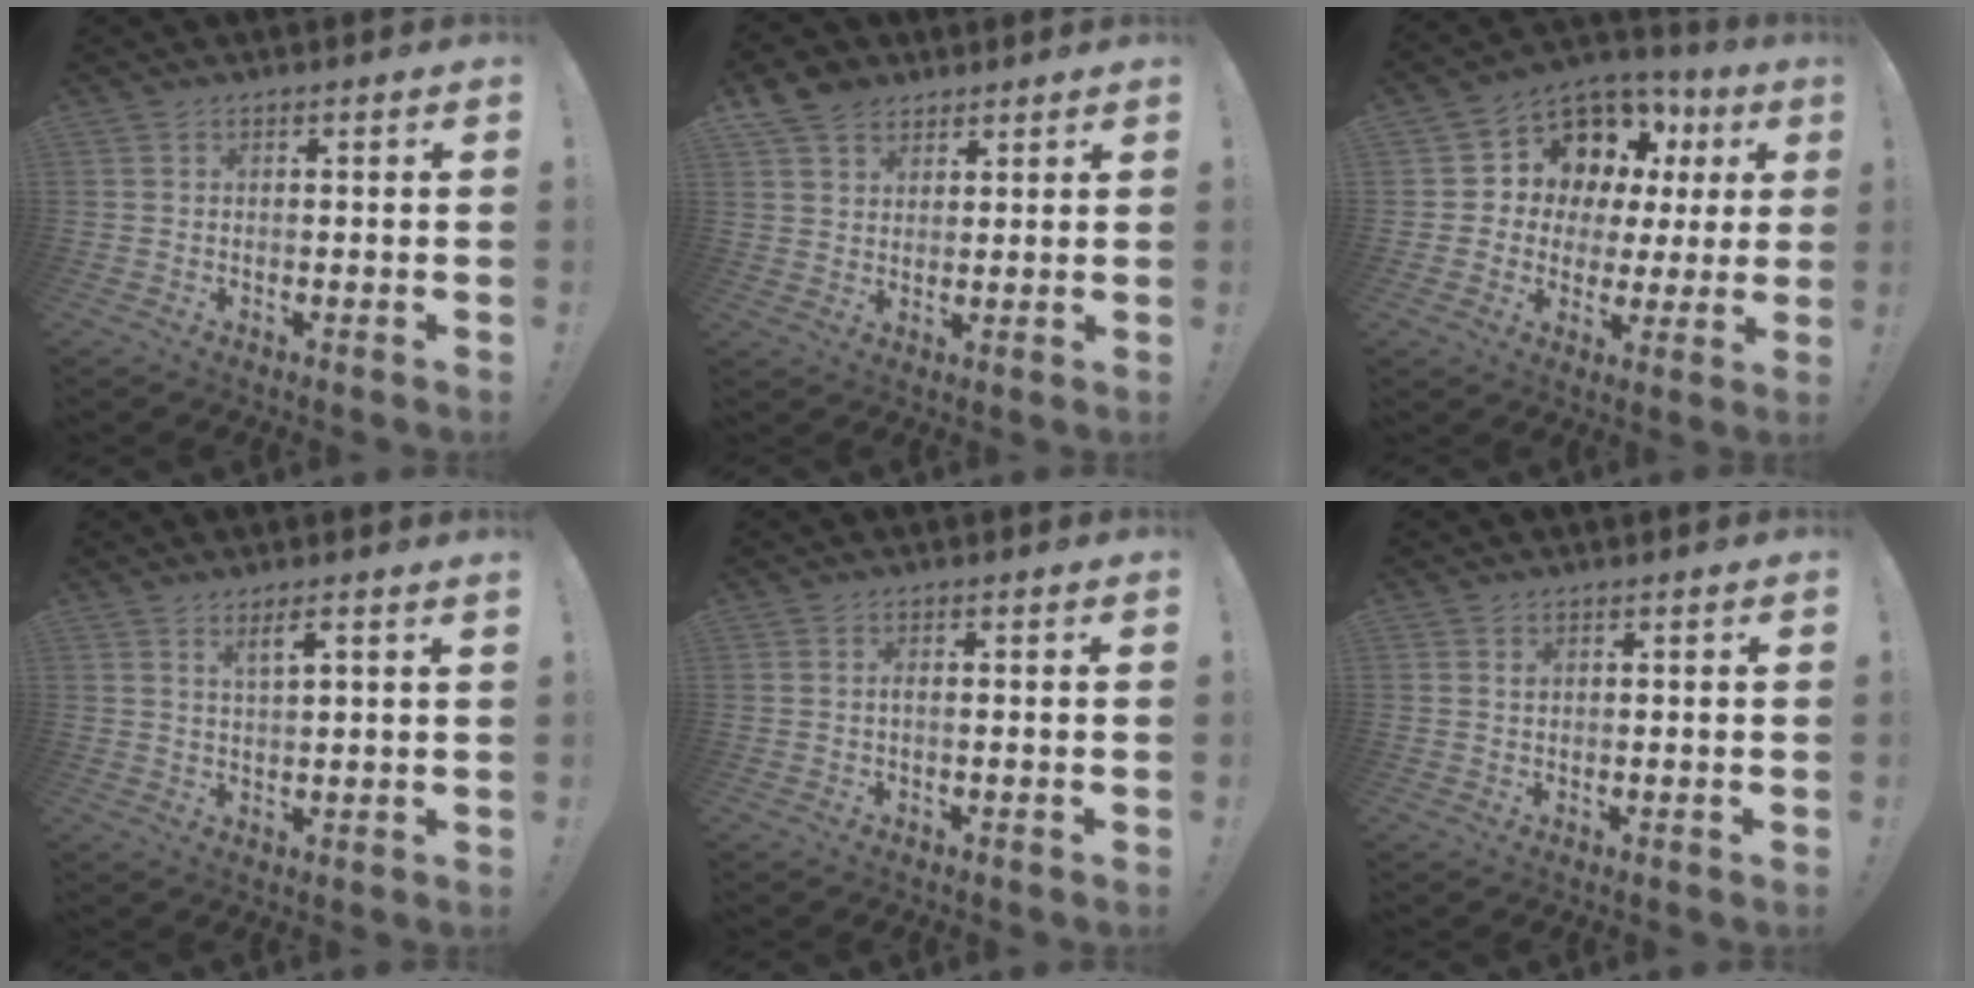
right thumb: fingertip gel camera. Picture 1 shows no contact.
{"total": 7.8, "force": [5.1, 5.4, 2.1], "torque": [-0.029, -0.028, 0.101]}
{"total": 9.2, "force": [4.6, 7.4, 3.0], "torque": [-0.059, -0.048, 0.097]}
{"total": 3.9, "force": [2.3, 0.2, 3.1], "torque": [-0.047, -0.011, 0.035]}
{"total": 1.1, "force": [-0.5, 0.0, 1.0], "torque": [-0.019, -0.001, -0.009]}
{"total": 0.6, "force": [0.3, 0.5, 0.2], "torque": [0.002, -0.002, 0.005]}